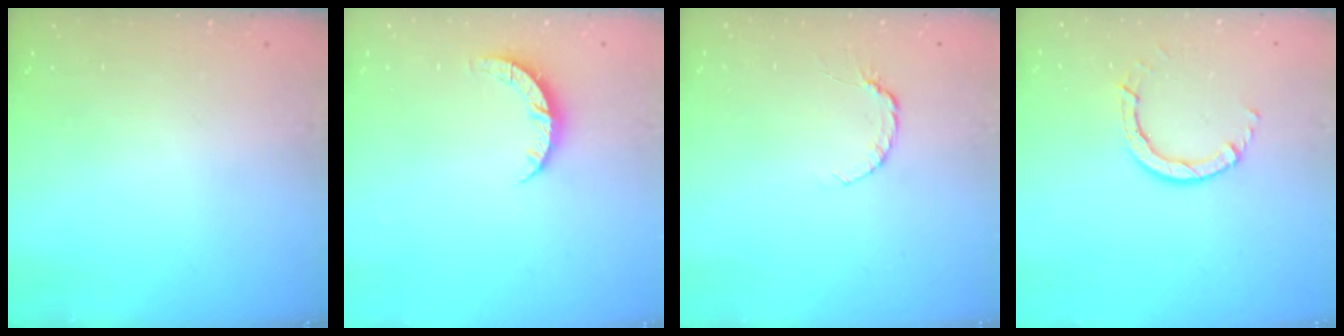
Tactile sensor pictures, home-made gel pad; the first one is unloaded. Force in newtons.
{"total": 4.4, "press": 4.4, "slide": 0.3}
{"total": 3.3, "press": 3.3, "slide": 0.3}
{"total": 4.0, "press": 4.0, "slide": 0.4}